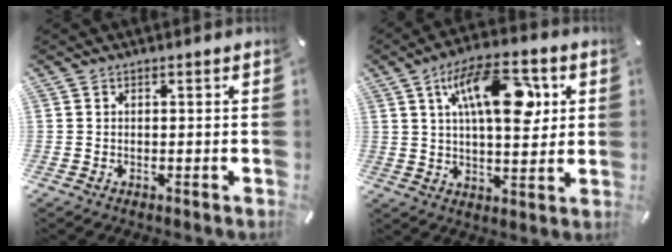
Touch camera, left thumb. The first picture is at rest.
{"total": 17.4, "force": [6.1, 8.3, 14.1], "torque": [-0.223, -0.002, 0.098]}